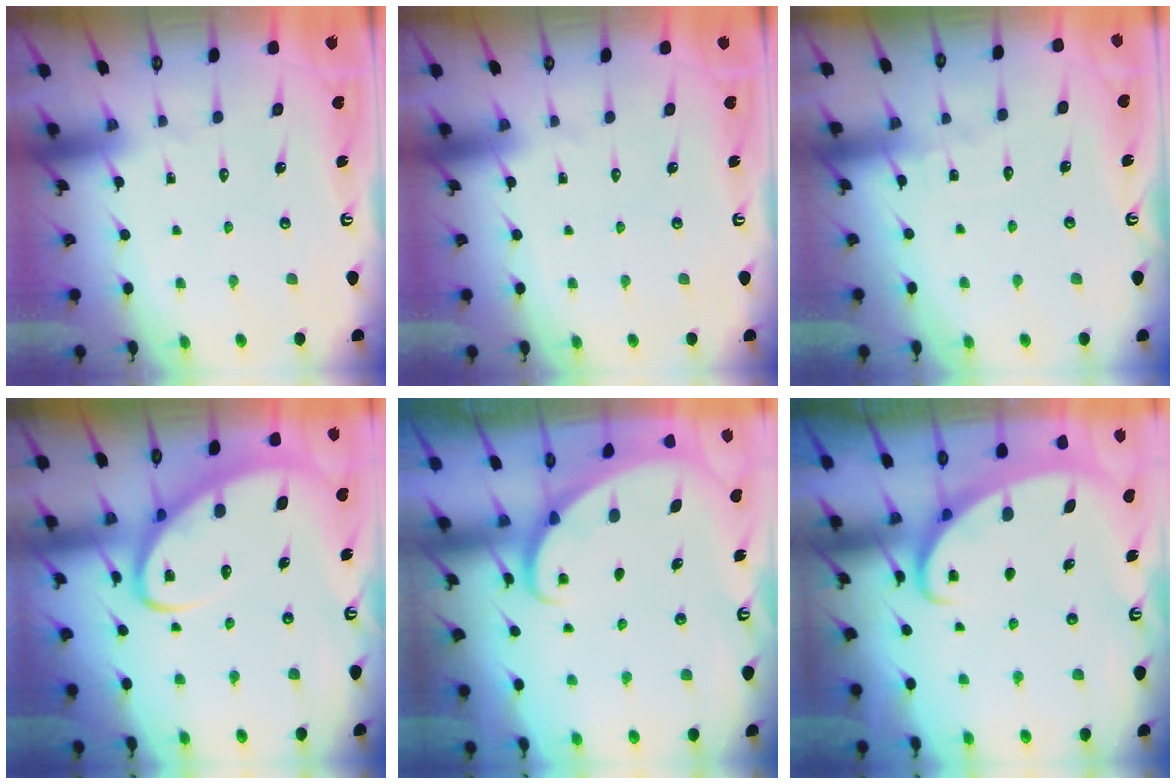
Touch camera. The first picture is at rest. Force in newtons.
{"total": 0.0}
{"total": 3.0, "press": 3.0, "slide": 0.3}
{"total": 5.8, "press": 5.7, "slide": 0.7}
{"total": 1.9, "press": 1.8, "slide": 0.2}
{"total": 2.5, "press": 2.5, "slide": 0.3}